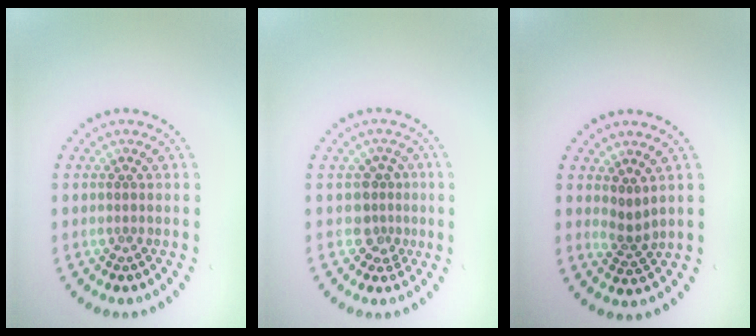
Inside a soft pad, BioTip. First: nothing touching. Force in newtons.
{"total": 2.5, "press": 1.9, "slide": 1.6}
{"total": 1.9, "press": 1.2, "slide": 1.4}